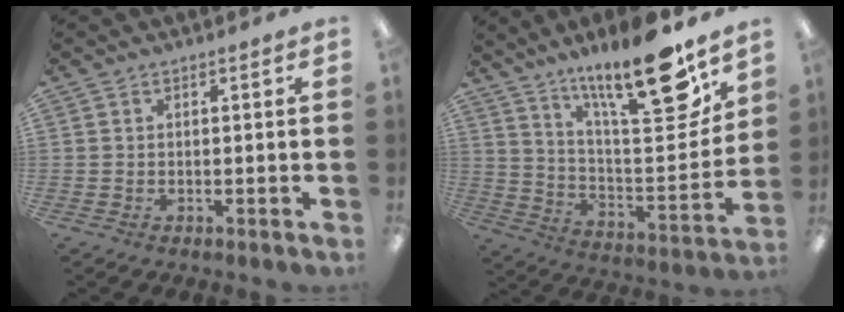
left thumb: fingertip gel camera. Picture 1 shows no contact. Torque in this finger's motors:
{"motor_torque": [1.19, 1.14, 1.51, -1.26, 0.08]}